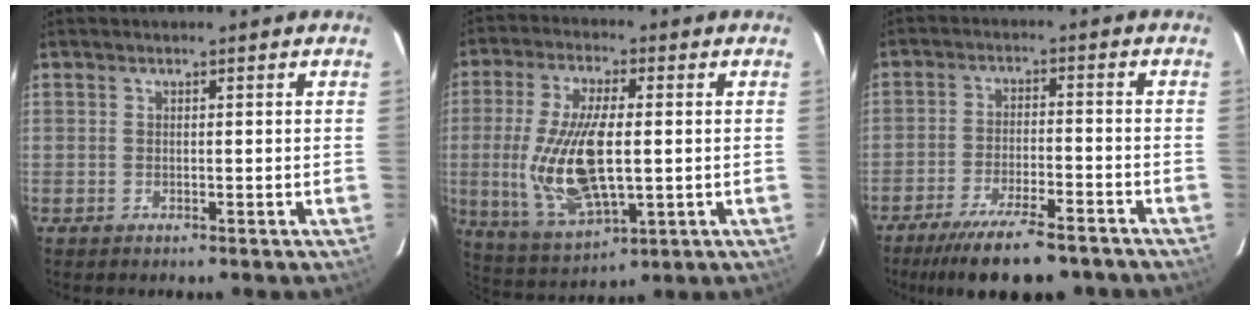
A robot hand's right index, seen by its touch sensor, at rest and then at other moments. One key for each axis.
{"total": 16.3, "fx": -0.6, "fy": 6.6, "fz": 14.9, "tx": -0.302, "ty": -0.014, "tz": -0.002}
{"total": 15.2, "fx": -12.3, "fy": 3.7, "fz": 8.1, "tx": -0.164, "ty": -0.025, "tz": -0.188}